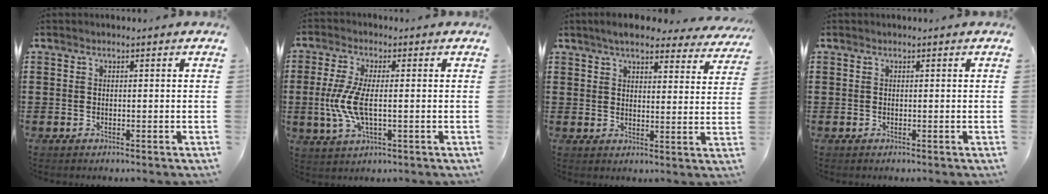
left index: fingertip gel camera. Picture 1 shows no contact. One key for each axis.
{"total": 6.9, "fx": -0.7, "fy": 2.5, "fz": 6.4, "tx": -0.156, "ty": -0.011, "tz": -0.023}
{"total": 5.6, "fx": 5.1, "fy": 1.1, "fz": 2.1, "tx": -0.051, "ty": -0.014, "tz": 0.089}
{"total": 0.0}